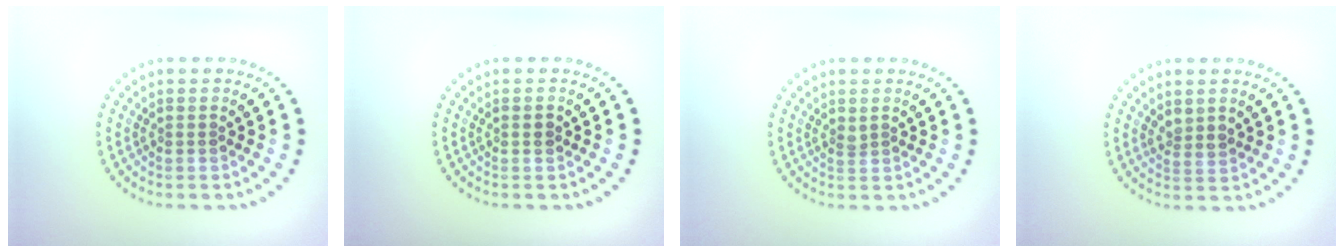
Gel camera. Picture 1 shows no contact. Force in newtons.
{"total": 1.0, "press": 1.0, "slide": 0.1}
{"total": 0.7, "press": 0.6, "slide": 0.4}
{"total": 1.6, "press": 1.3, "slide": 0.9}